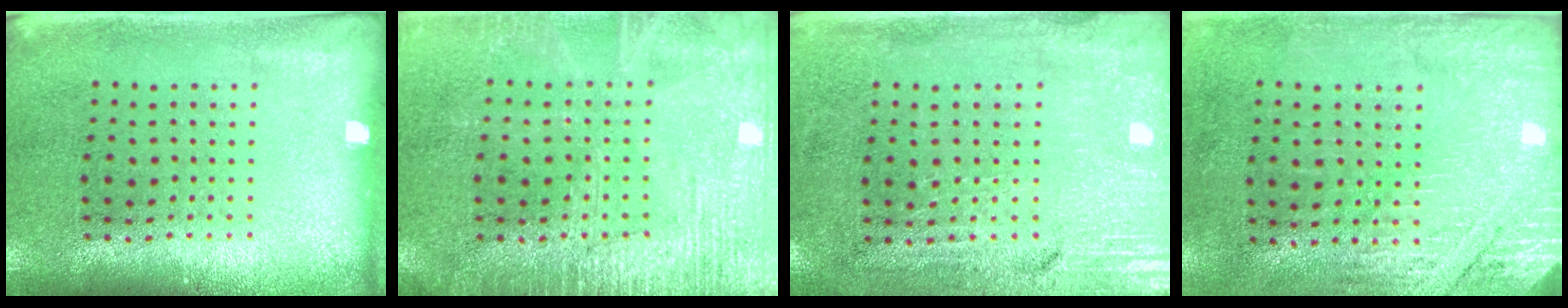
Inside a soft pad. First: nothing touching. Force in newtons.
{"total": 3.5, "press": 3.5, "slide": 0.5}
{"total": 3.3, "press": 2.9, "slide": 1.5}
{"total": 2.8, "press": 2.5, "slide": 1.4}